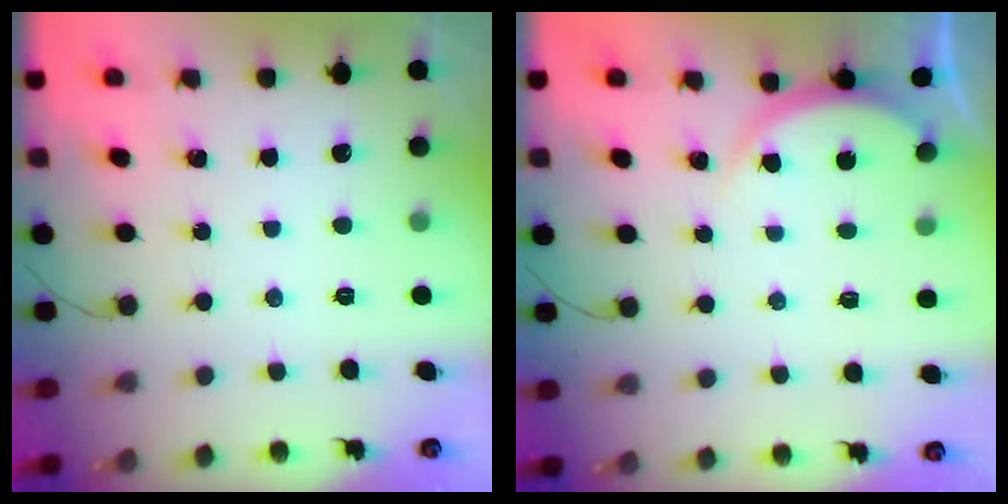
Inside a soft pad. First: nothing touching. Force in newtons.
{"total": 3.3, "press": 3.3, "slide": 0.4}